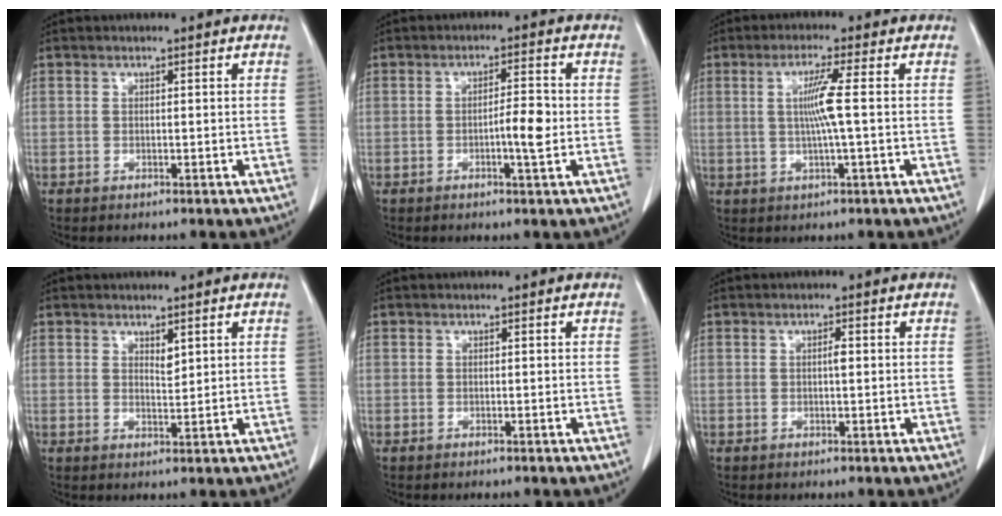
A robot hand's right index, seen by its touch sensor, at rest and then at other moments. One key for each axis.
{"total": 4.2, "fx": -0.8, "fy": 0.4, "fz": 4.1, "tx": -0.064, "ty": 0.000, "tz": -0.012}
{"total": 5.1, "fx": 0.4, "fy": -0.9, "fz": 5.0, "tx": -0.096, "ty": -0.002, "tz": 0.009}
{"total": 1.7, "fx": 1.0, "fy": 0.6, "fz": 1.2, "tx": -0.022, "ty": -0.006, "tz": 0.021}
{"total": 0.0}
{"total": 1.0, "fx": 0.1, "fy": 0.2, "fz": 1.0, "tx": -0.017, "ty": 0.002, "tz": 0.001}